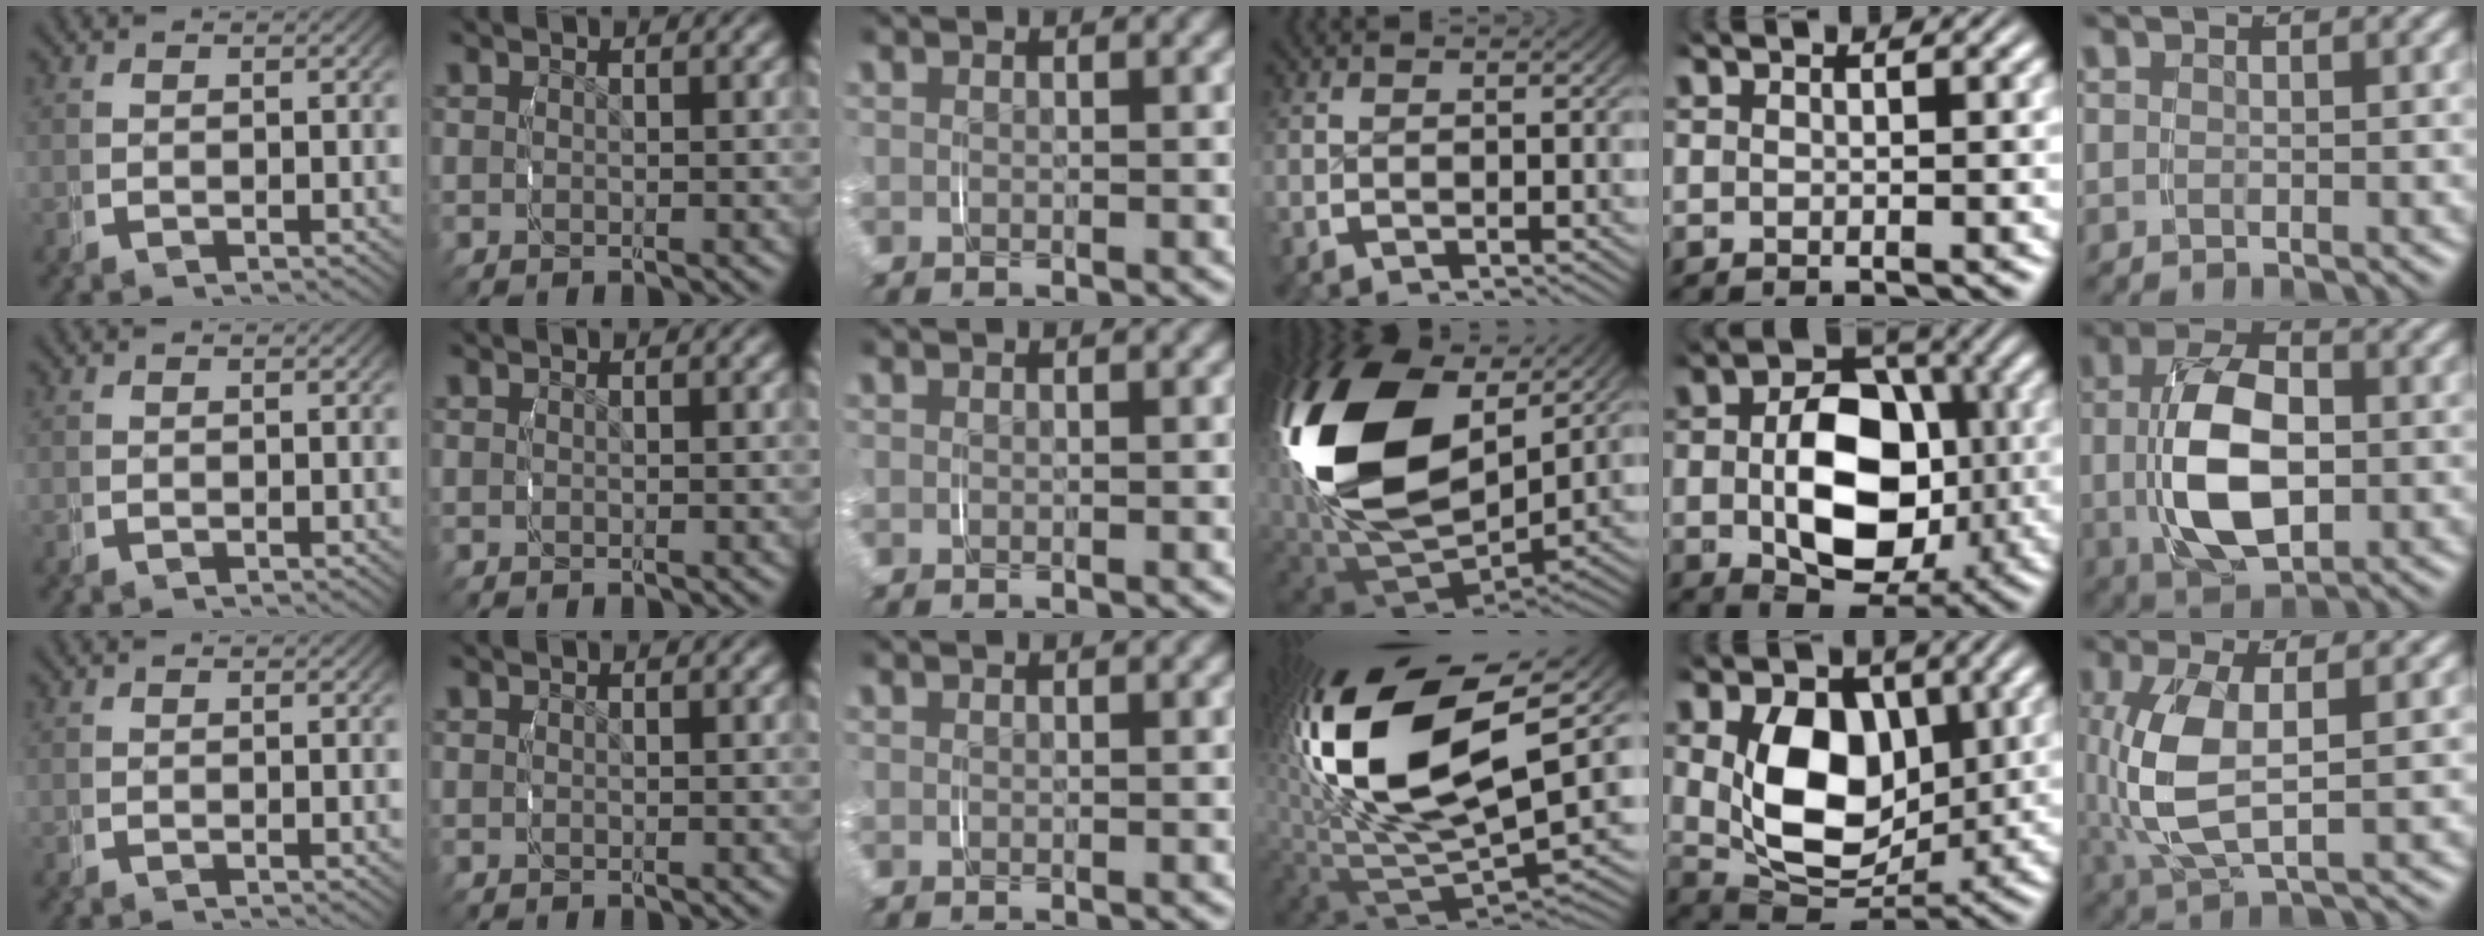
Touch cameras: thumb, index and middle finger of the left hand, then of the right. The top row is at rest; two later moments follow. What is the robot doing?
{"motion": "grasp_and_lifting", "object": "knife"}